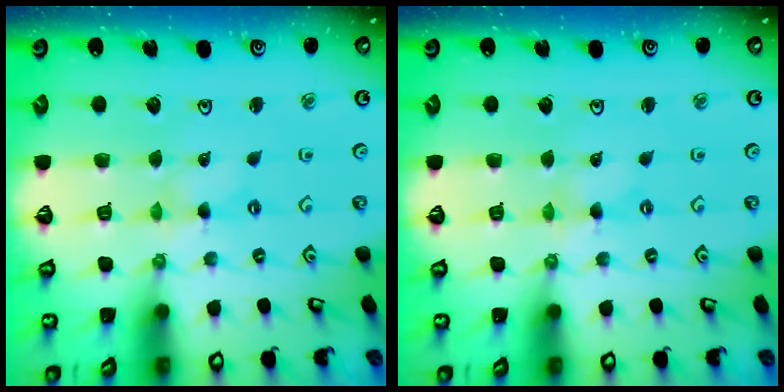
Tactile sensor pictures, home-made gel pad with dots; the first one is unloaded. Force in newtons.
{"total": 0.0}